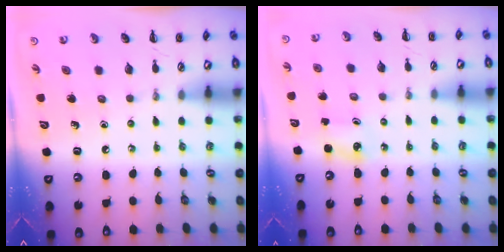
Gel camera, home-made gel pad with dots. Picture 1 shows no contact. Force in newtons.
{"total": 1.5, "press": 1.5, "slide": 0.3}